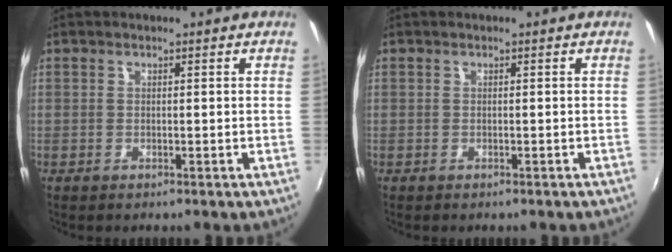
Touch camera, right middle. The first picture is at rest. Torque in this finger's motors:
{"motor_torque": [1.05, -1.09, 0.18, 0.07]}